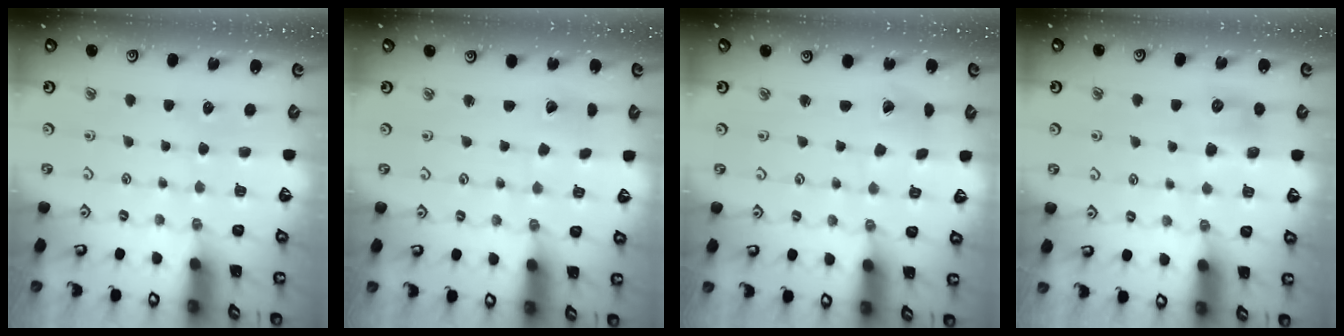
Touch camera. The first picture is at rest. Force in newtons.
{"total": 2.1, "press": 2.1, "slide": 0.2}
{"total": 1.4, "press": 1.4, "slide": 0.2}
{"total": 7.0, "press": 7.0, "slide": 0.4}